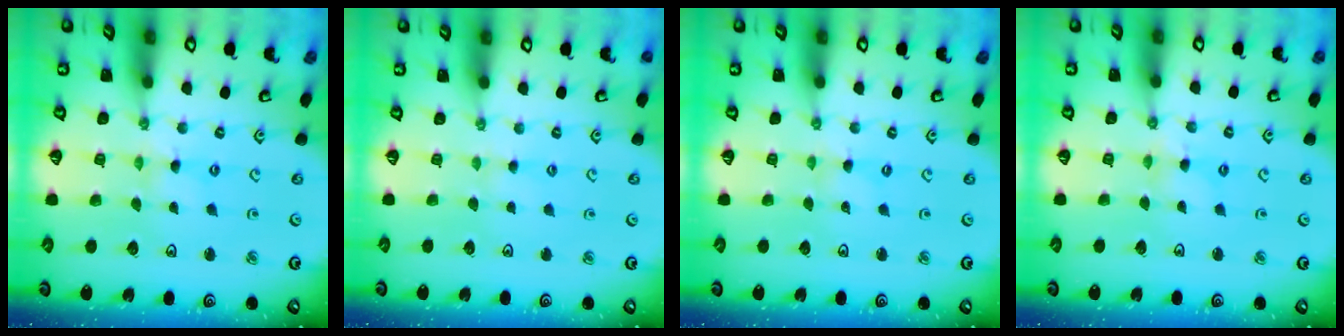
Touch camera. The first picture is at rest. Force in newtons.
{"total": 1.9, "press": 1.9, "slide": 0.3}
{"total": 0.0}
{"total": 1.9, "press": 1.9, "slide": 0.3}